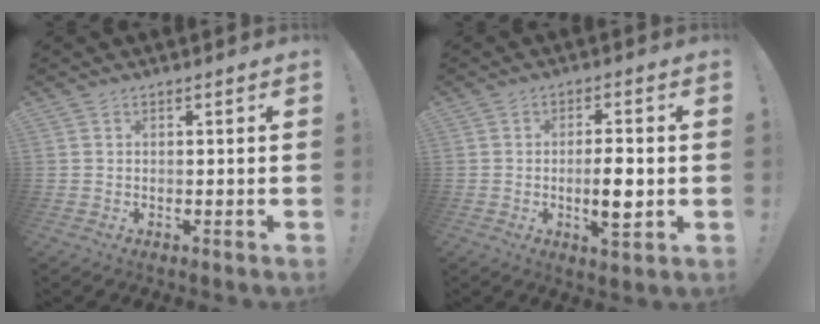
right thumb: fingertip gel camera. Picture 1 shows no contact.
{"total": 7.2, "force": [-1.5, 1.8, 6.8], "torque": [-0.114, -0.004, -0.027]}